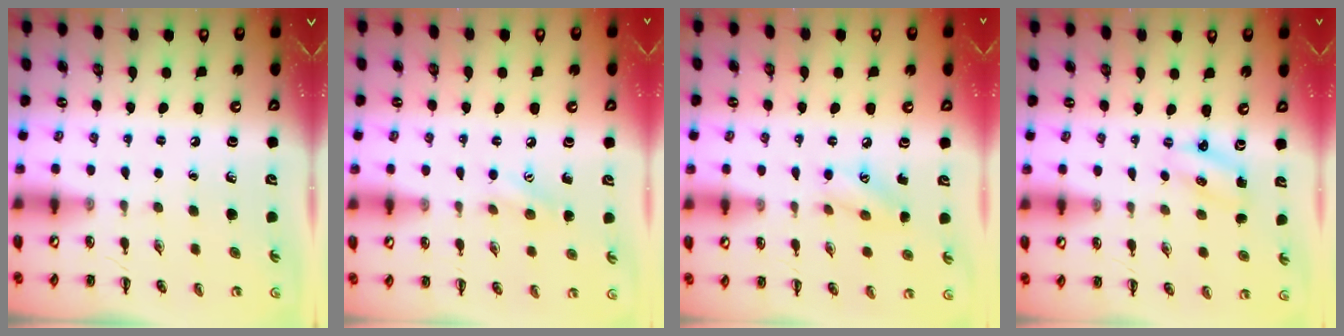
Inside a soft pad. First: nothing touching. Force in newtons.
{"total": 7.5, "press": 7.3, "slide": 1.5}
{"total": 7.6, "press": 7.4, "slide": 1.4}
{"total": 2.2, "press": 2.1, "slide": 0.6}